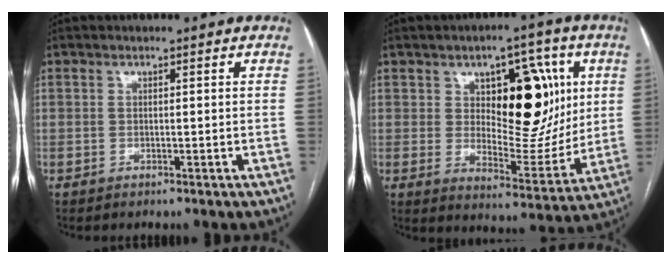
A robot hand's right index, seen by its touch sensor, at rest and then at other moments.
{"total": 16.1, "force": [4.2, 7.8, 13.4], "torque": [-0.183, 0.013, 0.075]}